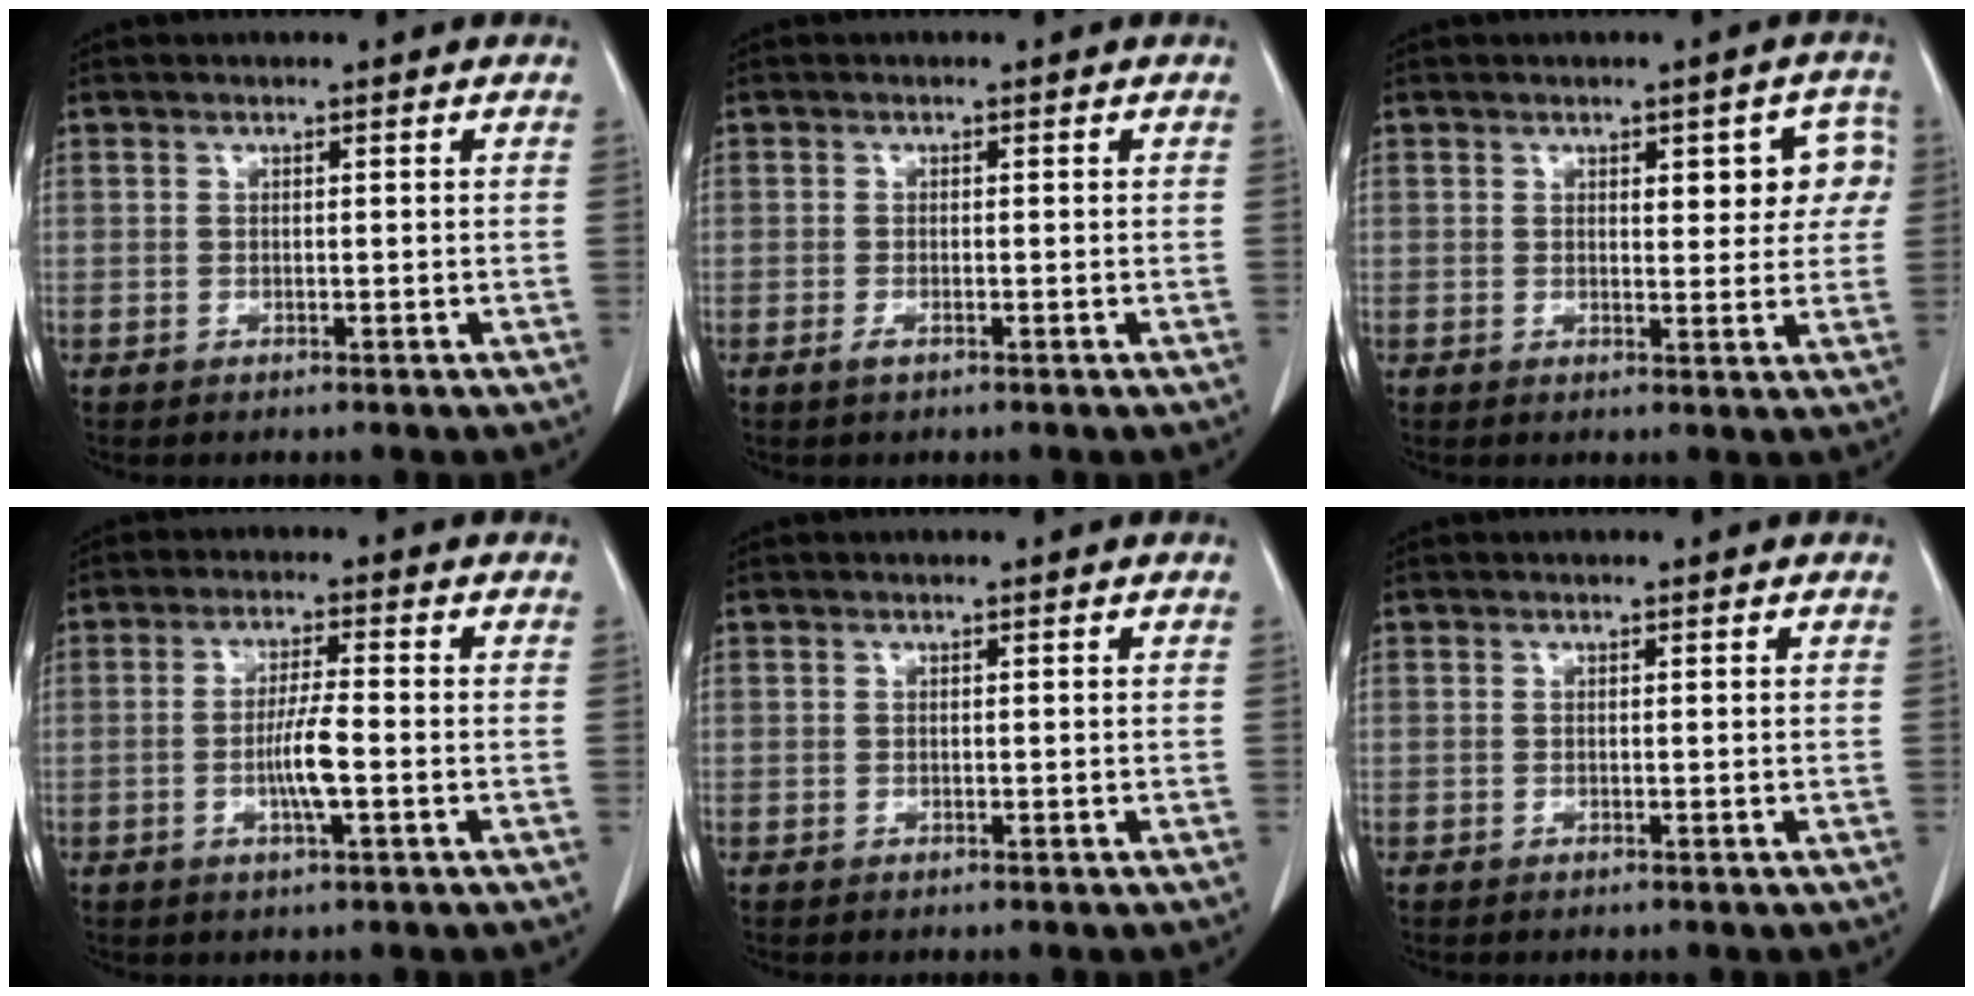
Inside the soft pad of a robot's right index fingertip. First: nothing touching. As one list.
[{"total": 1.0, "force": [-0.7, 0.2, 0.7], "torque": [-0.015, -0.001, -0.011]}, {"total": 4.7, "force": [1.7, 2.4, 3.6], "torque": [-0.026, 0.011, 0.020]}, {"total": 5.1, "force": [-1.3, 0.2, 4.9], "torque": [-0.096, -0.004, -0.024]}, {"total": 0.0}, {"total": 0.0}]